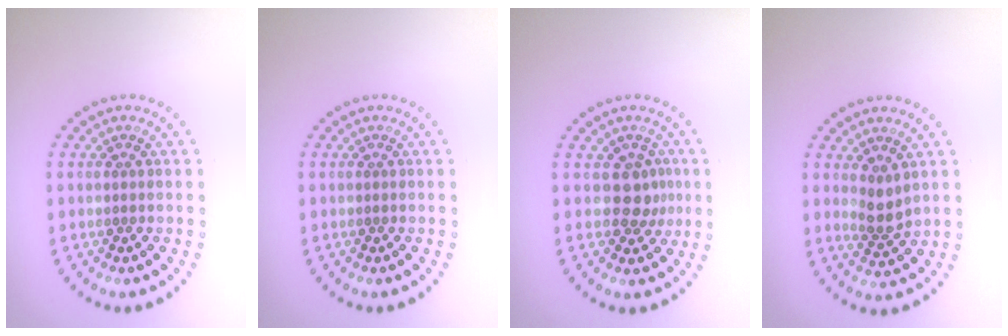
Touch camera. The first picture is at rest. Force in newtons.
{"total": 0.0}
{"total": 2.2, "press": 1.8, "slide": 1.2}
{"total": 2.0, "press": 1.7, "slide": 1.1}